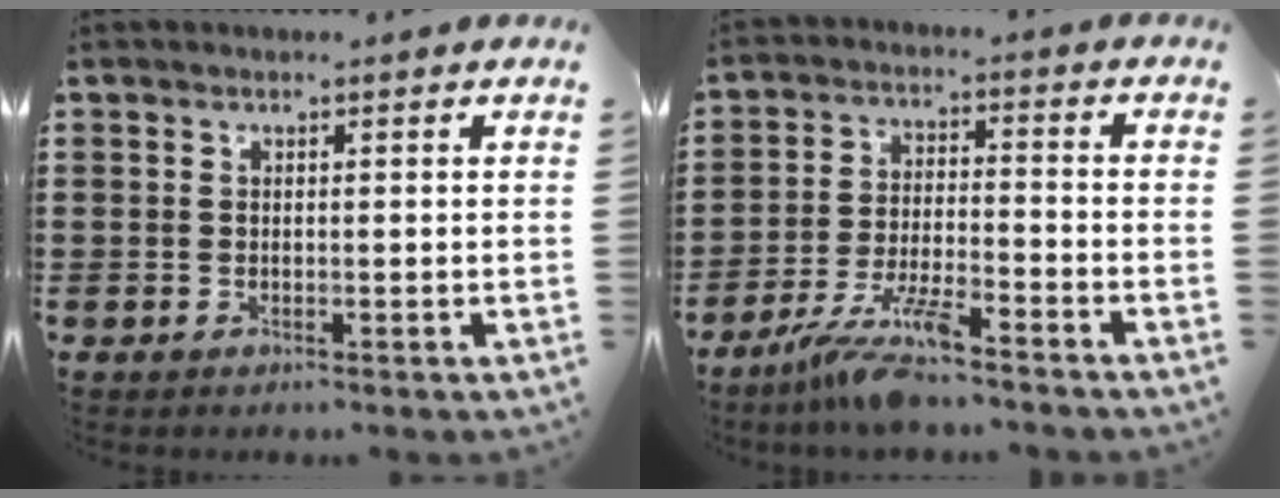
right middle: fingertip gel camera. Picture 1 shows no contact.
{"total": 7.8, "force": [-6.4, 0.6, 4.5], "torque": [-0.101, -0.013, -0.125]}